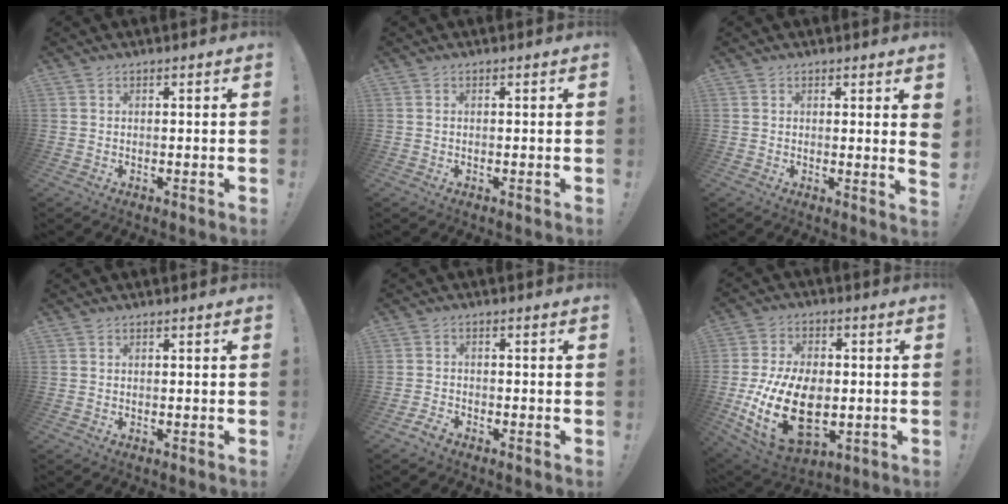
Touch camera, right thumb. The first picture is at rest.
{"total": 0.0}
{"total": 2.9, "force": [1.4, -0.3, 2.6], "torque": [-0.029, -0.018, 0.020]}
{"total": 0.0}
{"total": 3.2, "force": [-2.7, 1.1, 1.4], "torque": [-0.035, 0.009, -0.050]}
{"total": 22.3, "force": [-4.3, 14.4, 16.5], "torque": [-0.303, 0.015, -0.060]}